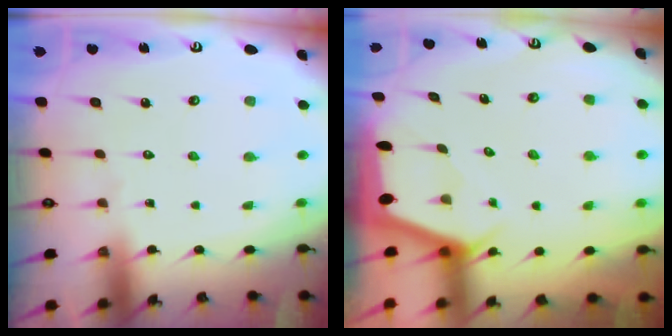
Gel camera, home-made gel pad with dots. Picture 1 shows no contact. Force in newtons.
{"total": 2.1, "press": 2.1, "slide": 0.3}